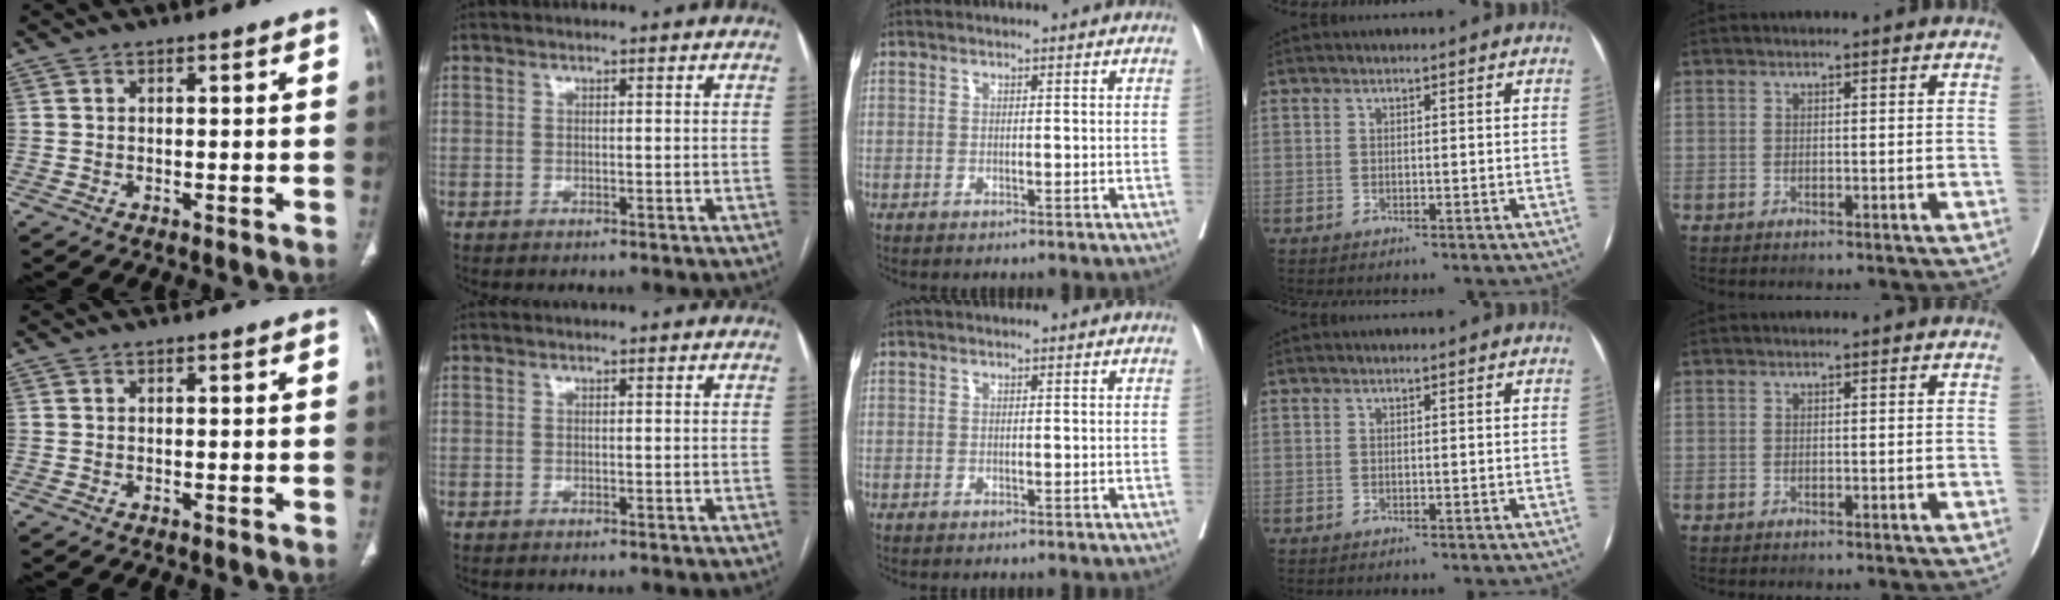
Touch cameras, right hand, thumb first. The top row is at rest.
{}